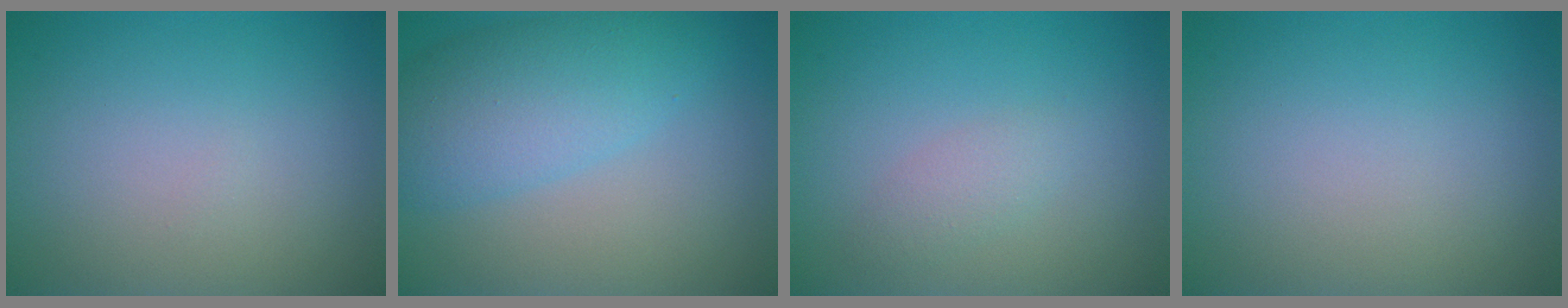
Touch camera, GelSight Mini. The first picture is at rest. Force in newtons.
{"total": 5.8, "press": 5.8, "slide": 0.2}
{"total": 1.4, "press": 1.4, "slide": 0.1}
{"total": 0.0}